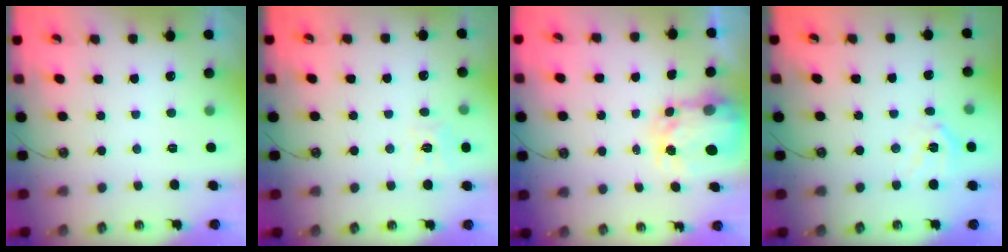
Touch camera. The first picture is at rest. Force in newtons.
{"total": 7.5, "press": 7.5, "slide": 0.7}
{"total": 5.8, "press": 5.7, "slide": 0.7}
{"total": 11.2, "press": 11.1, "slide": 1.6}